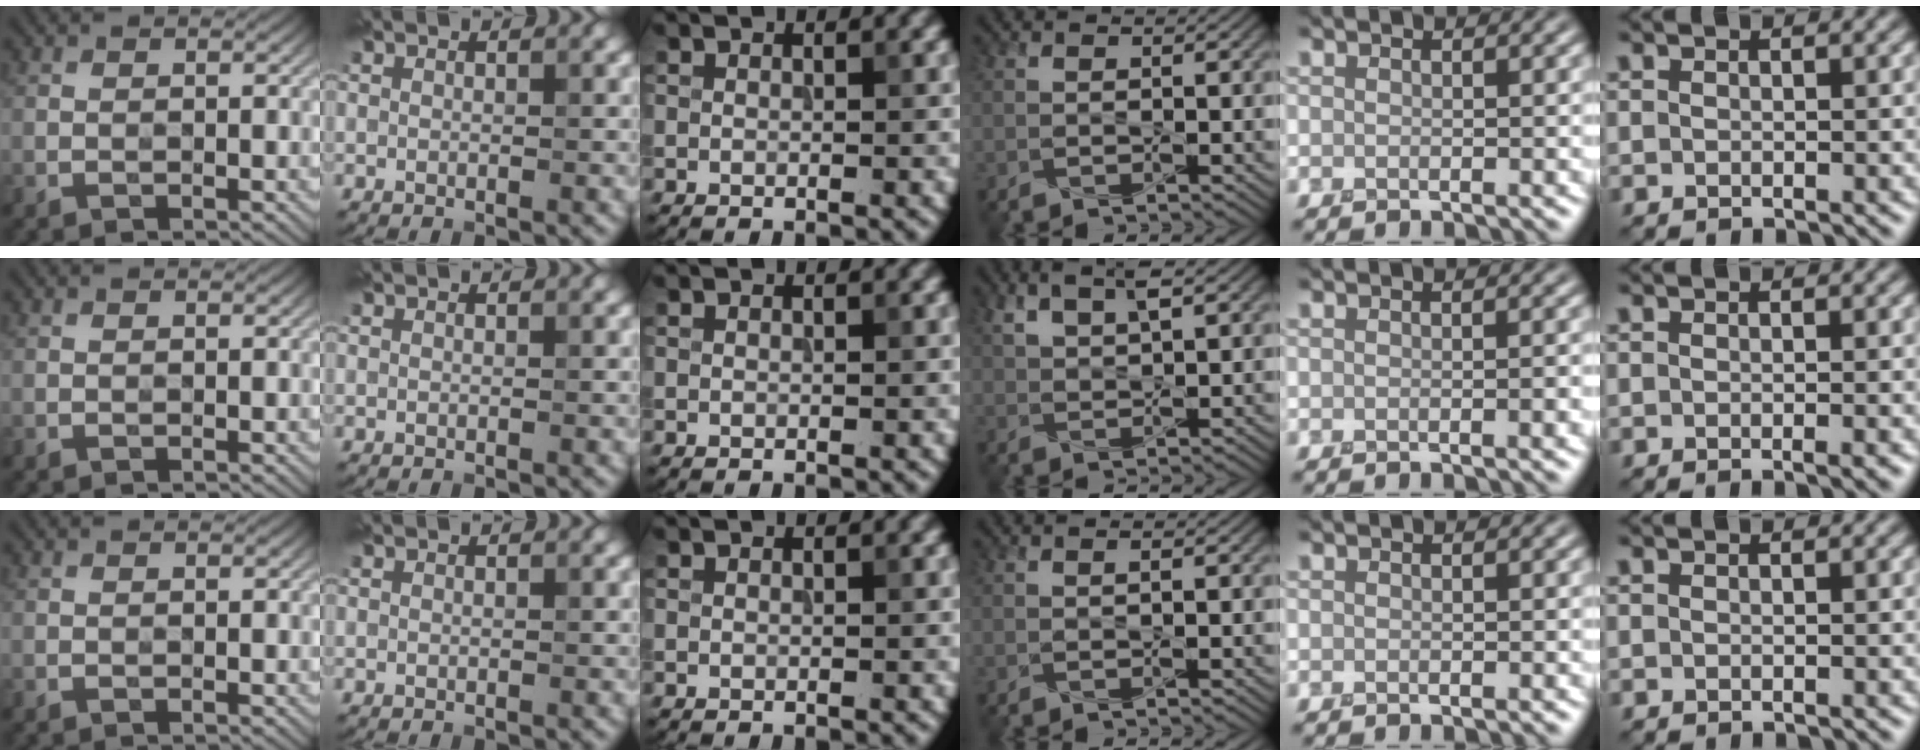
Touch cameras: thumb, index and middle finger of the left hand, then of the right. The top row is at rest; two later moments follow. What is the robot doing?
{"motion": "squeeze", "object": "air blower"}